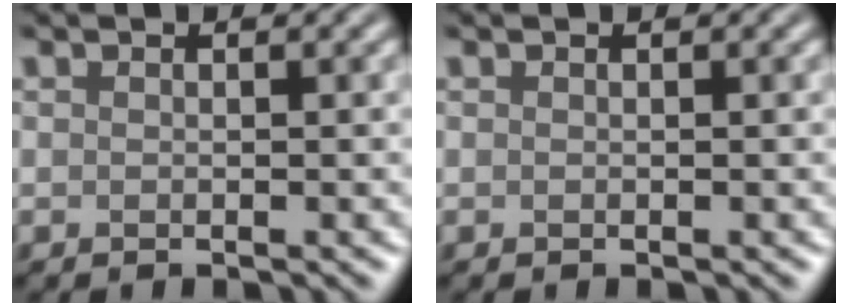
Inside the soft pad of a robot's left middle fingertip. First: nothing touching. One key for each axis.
{"total": 0.0}